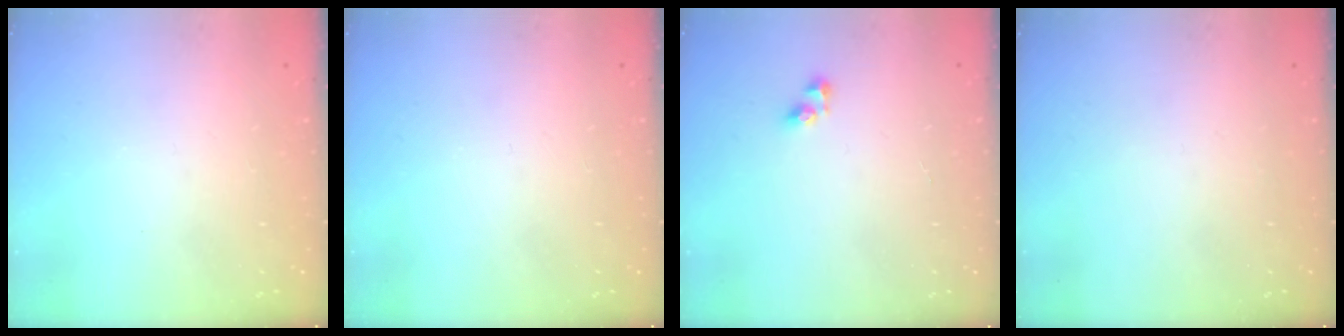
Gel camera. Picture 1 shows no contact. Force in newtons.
{"total": 0.0}
{"total": 4.4, "press": 4.4, "slide": 0.1}
{"total": 0.0}